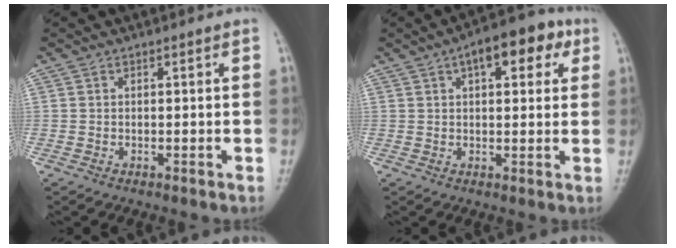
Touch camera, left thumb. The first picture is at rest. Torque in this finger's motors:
{"motor_torque": [2.80, 2.21, 0.92, -0.44, 0.13]}